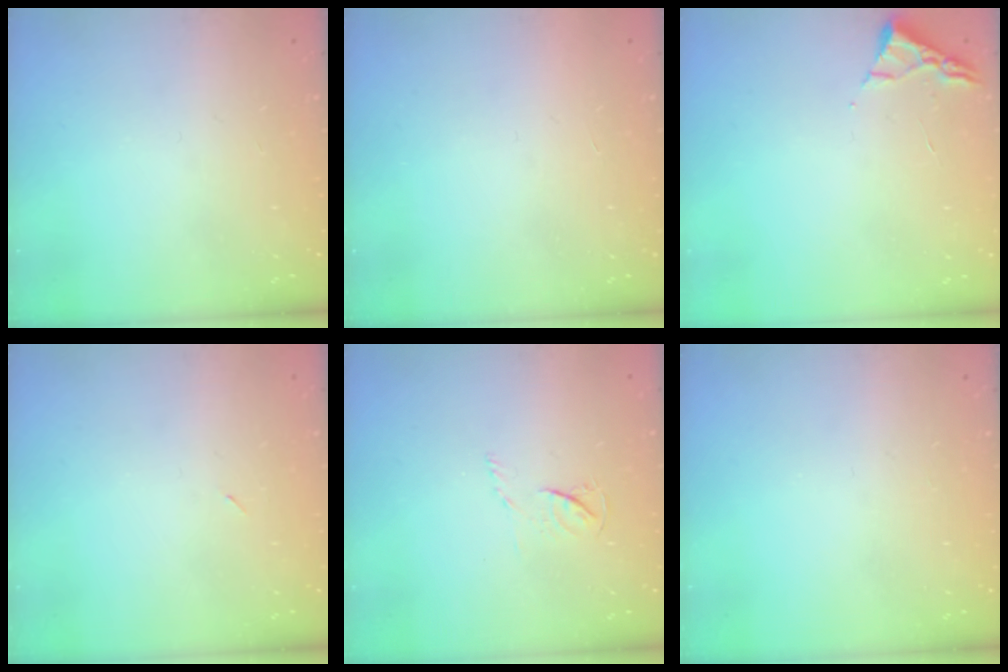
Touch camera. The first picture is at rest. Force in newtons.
{"total": 1.5, "press": 1.5, "slide": 0.1}
{"total": 3.0, "press": 2.9, "slide": 0.4}
{"total": 2.3, "press": 1.9, "slide": 1.2}
{"total": 4.4, "press": 4.4, "slide": 0.6}
{"total": 0.0}